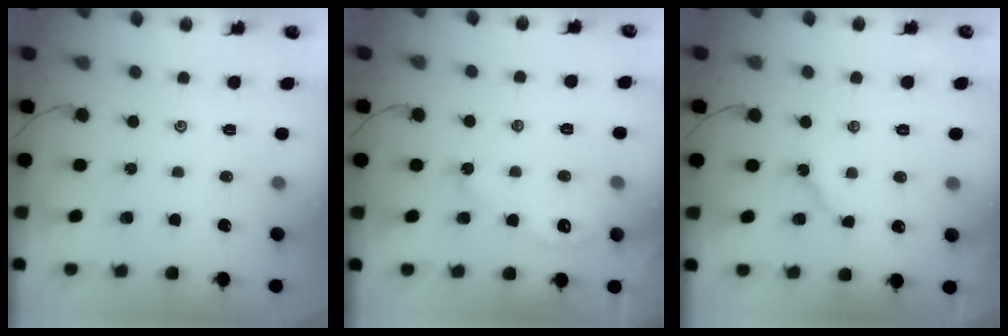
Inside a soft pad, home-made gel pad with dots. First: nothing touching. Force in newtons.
{"total": 3.6, "press": 3.6, "slide": 0.4}
{"total": 3.7, "press": 3.7, "slide": 0.1}